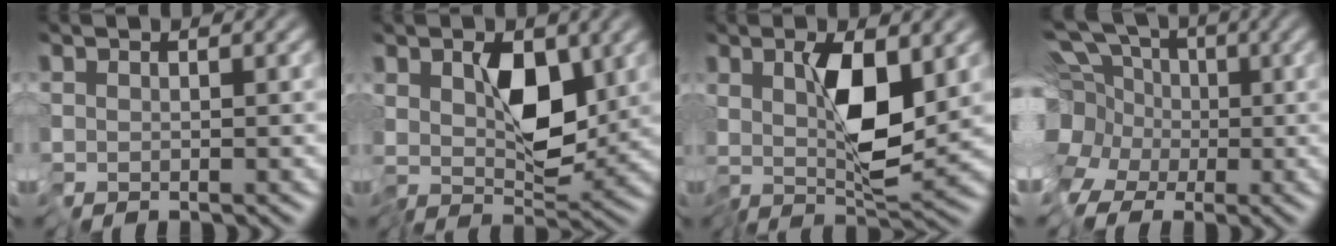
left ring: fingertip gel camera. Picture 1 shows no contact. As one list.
[{"total": 5.0, "force": [0.7, 2.4, 4.3], "torque": [-0.068, -0.020, 0.016]}, {"total": 5.1, "force": [0.9, 1.2, 4.9], "torque": [-0.085, -0.012, 0.019]}, {"total": 11.3, "force": [-0.7, 8.9, 6.9], "torque": [-0.153, 0.029, -0.044]}]